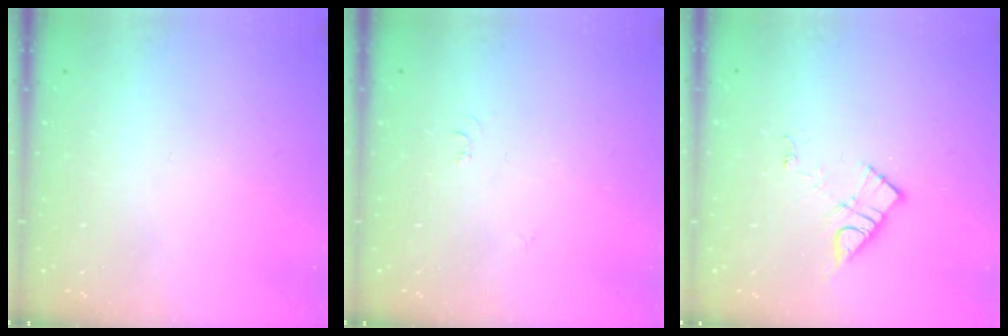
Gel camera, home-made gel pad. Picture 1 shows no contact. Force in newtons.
{"total": 4.3, "press": 4.3, "slide": 0.6}
{"total": 9.4, "press": 9.4, "slide": 0.5}